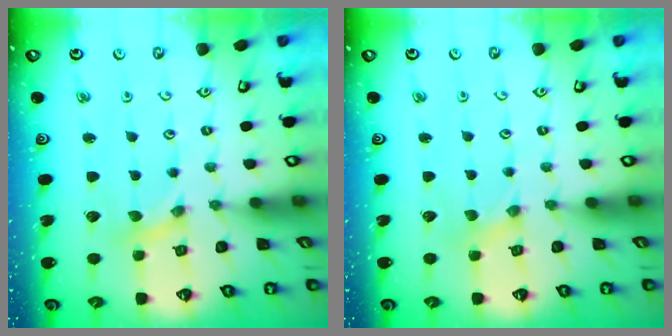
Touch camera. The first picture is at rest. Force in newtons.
{"total": 0.0}